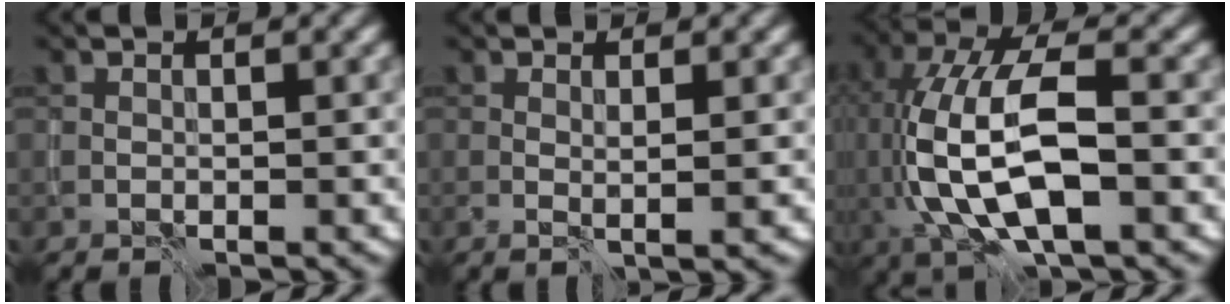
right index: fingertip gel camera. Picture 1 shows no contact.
{"total": 0.8, "force": [0.3, -0.2, 0.8], "torque": [-0.012, -0.002, 0.003]}
{"total": 11.1, "force": [-1.0, 5.0, 9.8], "torque": [-0.202, 0.002, -0.023]}